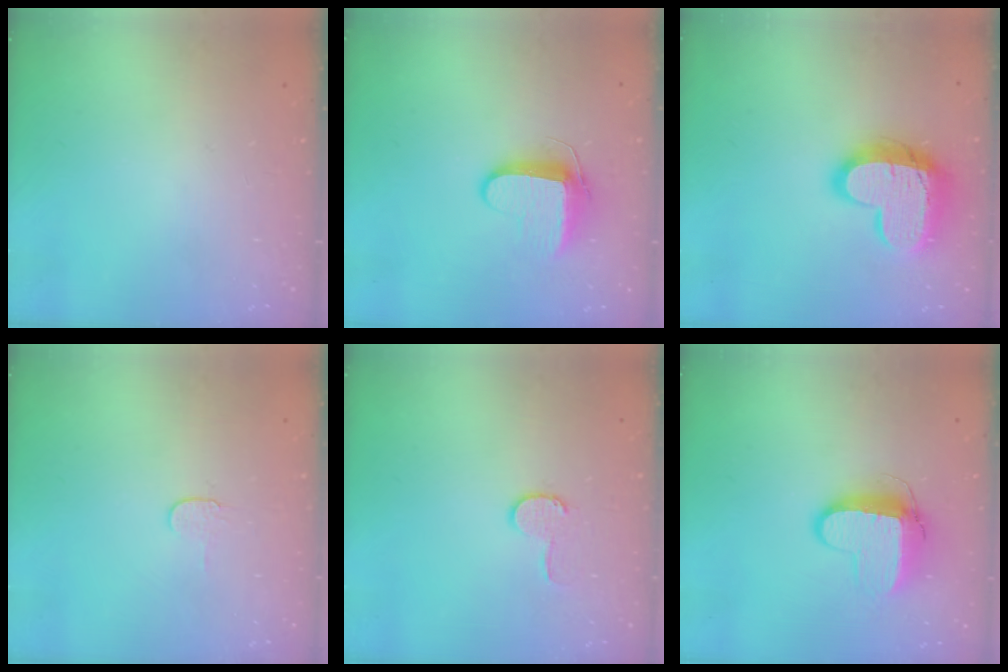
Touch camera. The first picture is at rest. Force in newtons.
{"total": 9.8, "press": 9.7, "slide": 1.1}
{"total": 16.4, "press": 16.3, "slide": 1.5}
{"total": 4.0, "press": 3.9, "slide": 0.5}
{"total": 6.9, "press": 6.8, "slide": 0.7}
{"total": 10.3, "press": 10.2, "slide": 1.0}